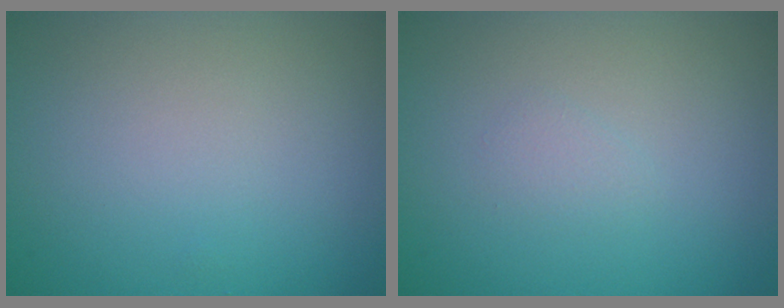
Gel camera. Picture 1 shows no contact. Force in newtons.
{"total": 0.7, "press": 0.7, "slide": 0.1}